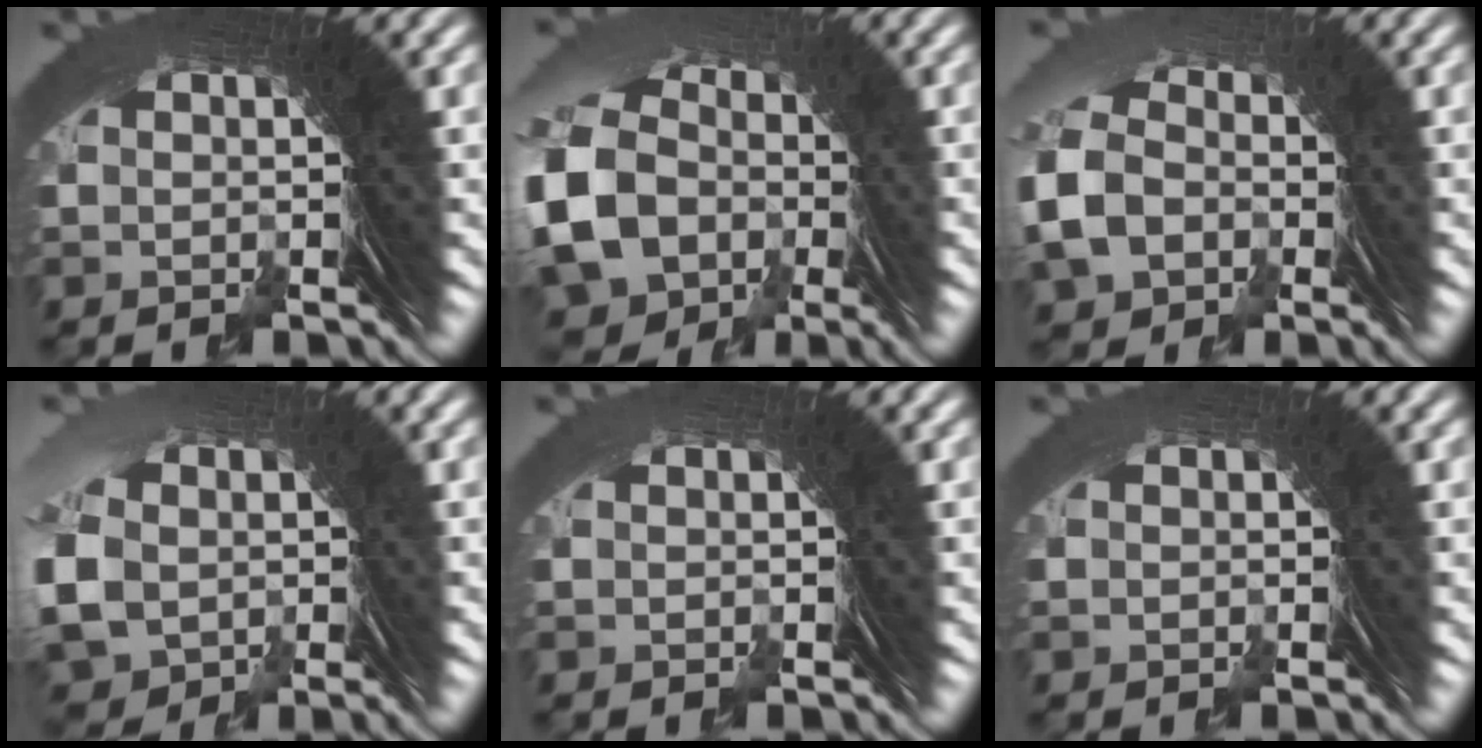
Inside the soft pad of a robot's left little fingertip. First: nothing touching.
{"total": 10.0, "force": [-2.8, 8.2, 5.0], "torque": [-0.145, -0.054, -0.023]}
{"total": 3.9, "force": [-0.7, 3.6, 1.3], "torque": [-0.045, -0.005, -0.010]}
{"total": 6.5, "force": [-2.1, 5.9, 1.7], "torque": [-0.058, -0.021, -0.030]}
{"total": 0.8, "force": [-0.4, -0.5, -0.5], "torque": [0.013, 0.004, -0.007]}
{"total": 1.2, "force": [-0.6, -0.4, -0.9], "torque": [0.019, 0.000, -0.009]}